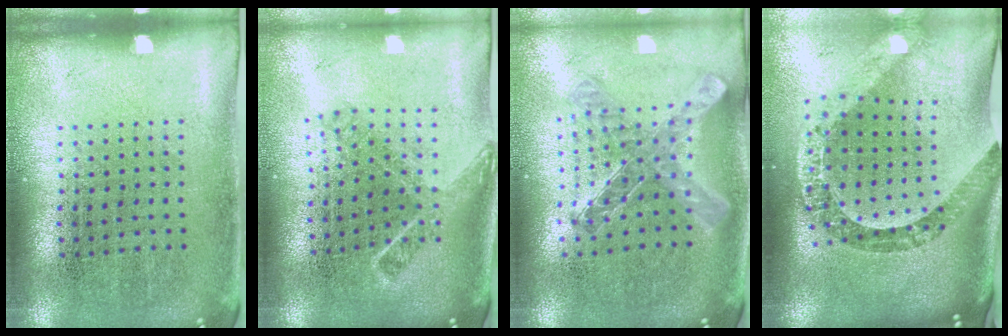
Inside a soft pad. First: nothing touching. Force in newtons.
{"total": 1.7, "press": 1.3, "slide": 1.1}
{"total": 1.1, "press": 1.1, "slide": 0.2}
{"total": 2.8, "press": 2.1, "slide": 1.8}